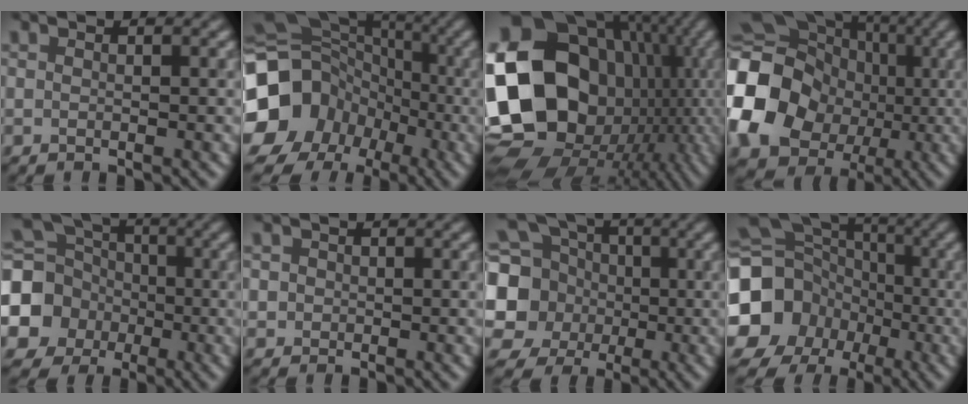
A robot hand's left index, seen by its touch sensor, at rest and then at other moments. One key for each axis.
{"total": 18.8, "fx": -4.2, "fy": 16.9, "fz": 6.9, "tx": -0.168, "ty": -0.021, "tz": -0.112}
{"total": 22.5, "fx": 0.2, "fy": 18.8, "fz": 12.4, "tx": -0.252, "ty": -0.017, "tz": -0.003}
{"total": 16.3, "fx": -2.1, "fy": 14.3, "fz": 7.7, "tx": -0.165, "ty": -0.012, "tz": -0.073}
{"total": 10.0, "fx": -2.3, "fy": 9.1, "fz": 3.6, "tx": -0.098, "ty": -0.022, "tz": -0.069}
{"total": 1.6, "fx": 0.5, "fy": 1.5, "fz": 0.3, "tx": 0.013, "ty": 0.009, "tz": -0.006}
{"total": 11.7, "fx": -0.3, "fy": 10.9, "fz": 4.4, "tx": -0.146, "ty": -0.007, "tz": -0.026}
{"total": 21.0, "fx": -5.3, "fy": 19.1, "fz": 7.1, "tx": -0.182, "ty": -0.024, "tz": -0.130}